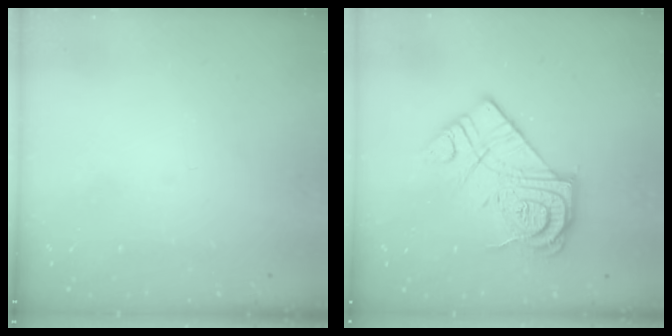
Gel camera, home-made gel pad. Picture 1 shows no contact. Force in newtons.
{"total": 15.6, "press": 15.5, "slide": 0.9}